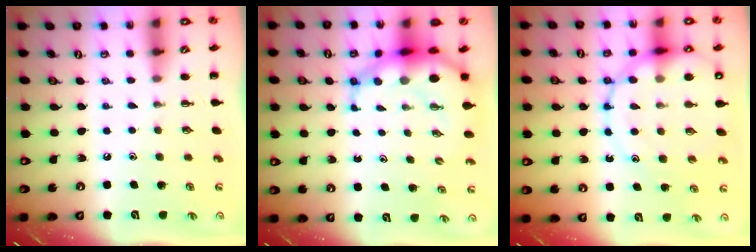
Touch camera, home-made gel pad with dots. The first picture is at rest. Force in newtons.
{"total": 8.5, "press": 8.2, "slide": 2.1}
{"total": 17.0, "press": 16.8, "slide": 2.4}